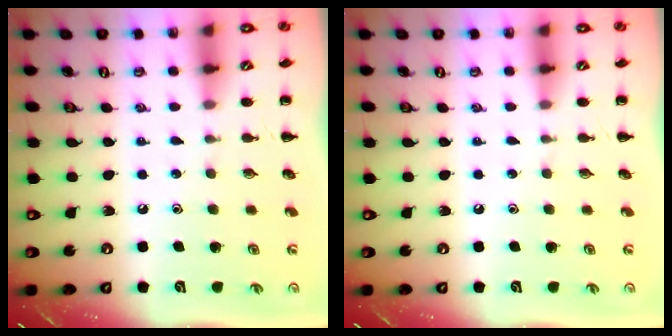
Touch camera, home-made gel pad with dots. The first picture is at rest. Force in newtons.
{"total": 0.0}